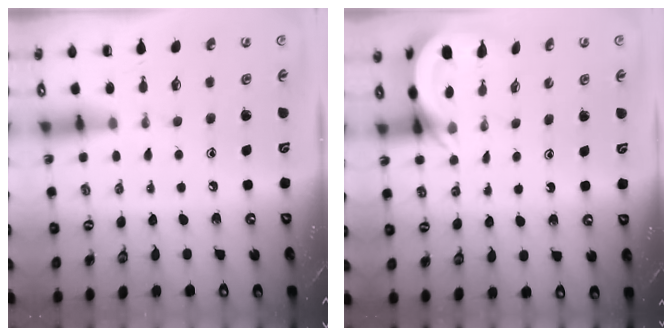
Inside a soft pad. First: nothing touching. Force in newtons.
{"total": 5.3, "press": 5.3, "slide": 0.3}